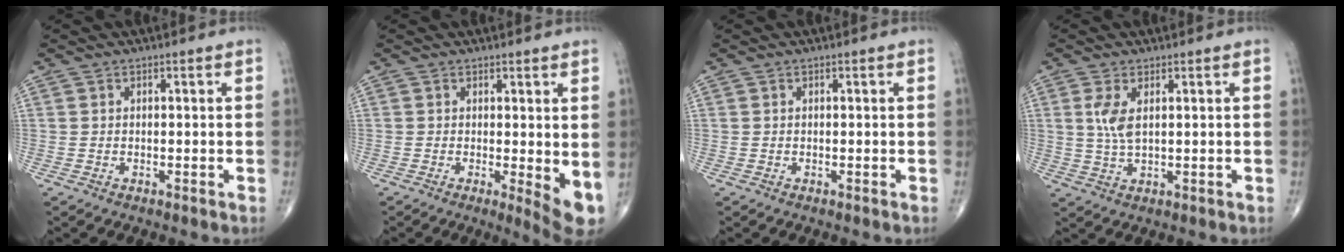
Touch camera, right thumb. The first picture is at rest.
{"total": 5.7, "force": [0.2, 1.7, 5.4], "torque": [-0.070, -0.014, 0.005]}
{"total": 0.0}
{"total": 4.2, "force": [1.2, 1.6, 3.7], "torque": [-0.086, -0.010, 0.029]}